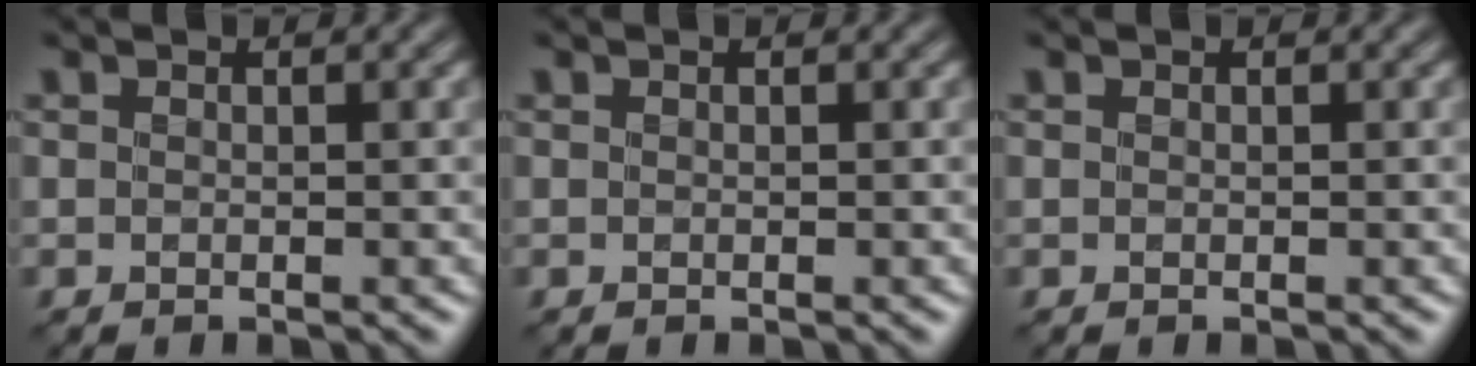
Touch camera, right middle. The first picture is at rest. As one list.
[{"total": 0.0}, {"total": 0.0}]